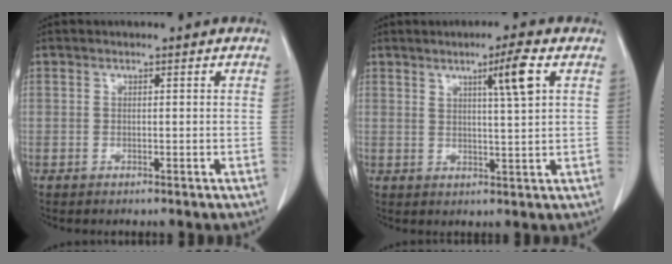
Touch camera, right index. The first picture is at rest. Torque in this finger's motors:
{"motor_torque": [0.15, 0.18, 0.10, 0.08]}